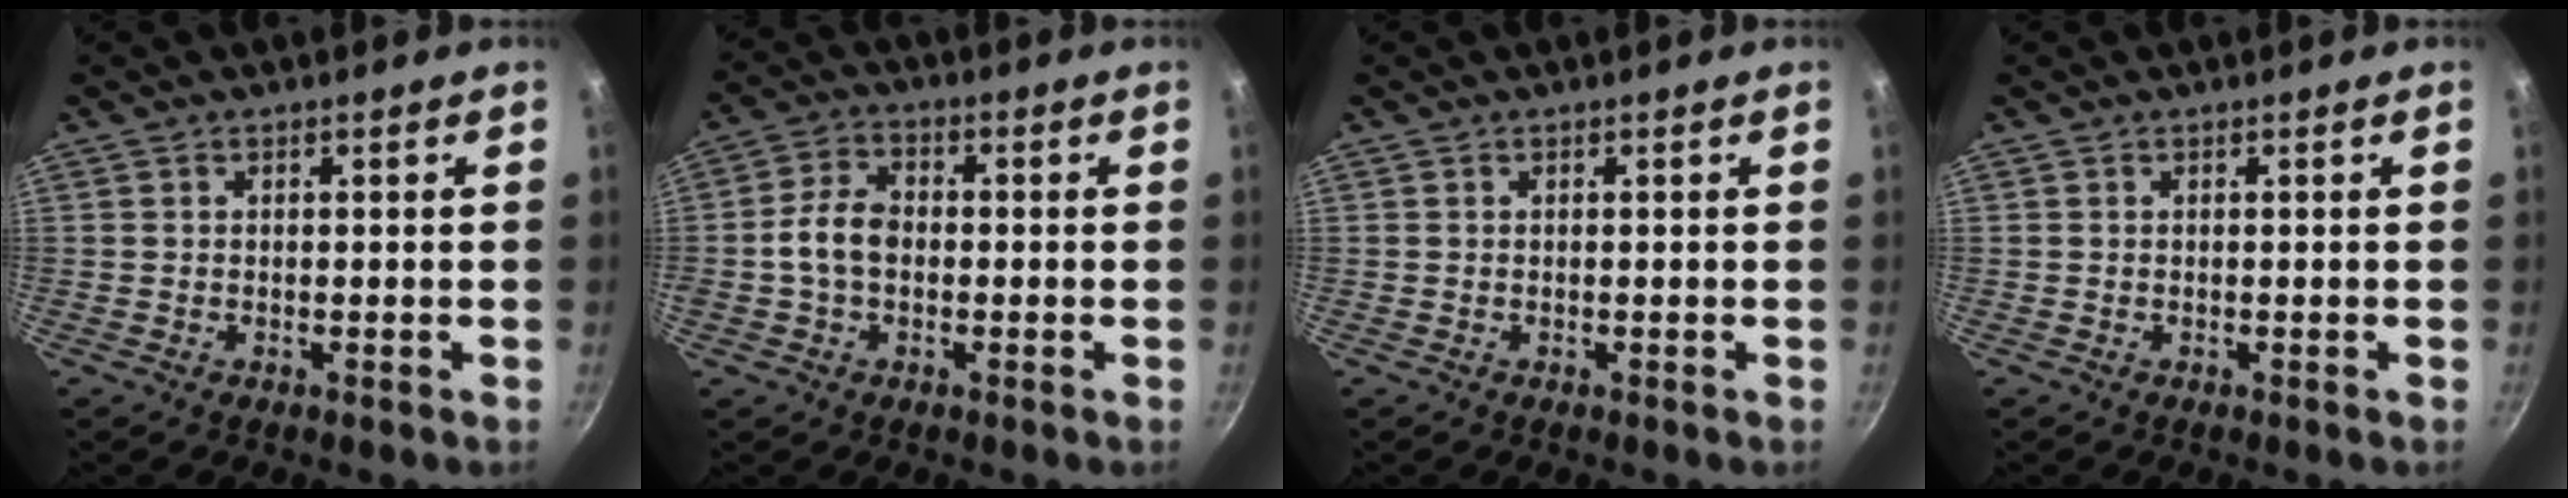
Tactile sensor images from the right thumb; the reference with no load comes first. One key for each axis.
{"total": 6.4, "fx": -0.9, "fy": 4.4, "fz": 4.6, "tx": -0.078, "ty": 0.027, "tz": -0.025}
{"total": 0.0}
{"total": 0.0}